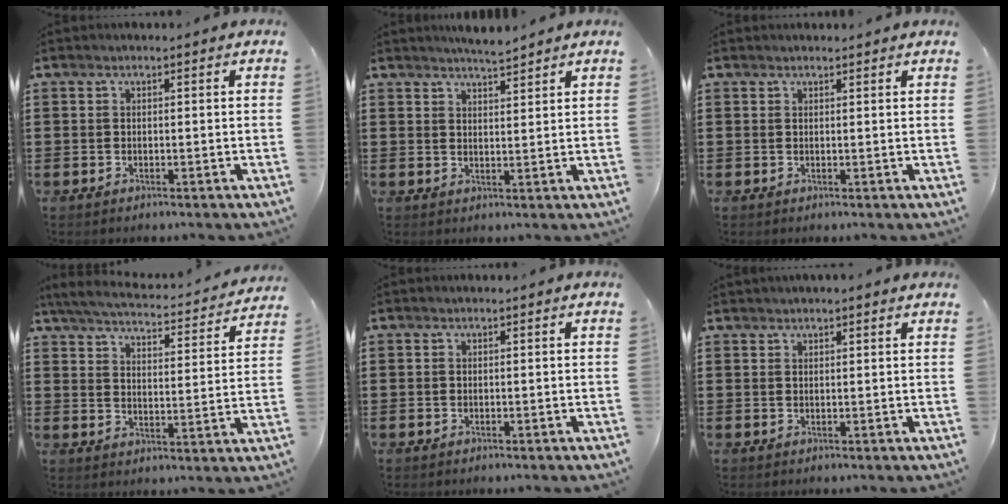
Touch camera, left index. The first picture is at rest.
{"total": 3.2, "force": [3.1, -0.1, 0.7], "torque": [-0.020, -0.005, 0.057]}
{"total": 0.6, "force": [0.6, 0.0, 0.1], "torque": [-0.004, -0.001, 0.012]}
{"total": 4.7, "force": [4.4, -0.2, 1.6], "torque": [-0.056, -0.035, 0.070]}
{"total": 0.0}
{"total": 1.2, "force": [1.1, 0.0, 0.3], "torque": [-0.007, 0.000, 0.022]}